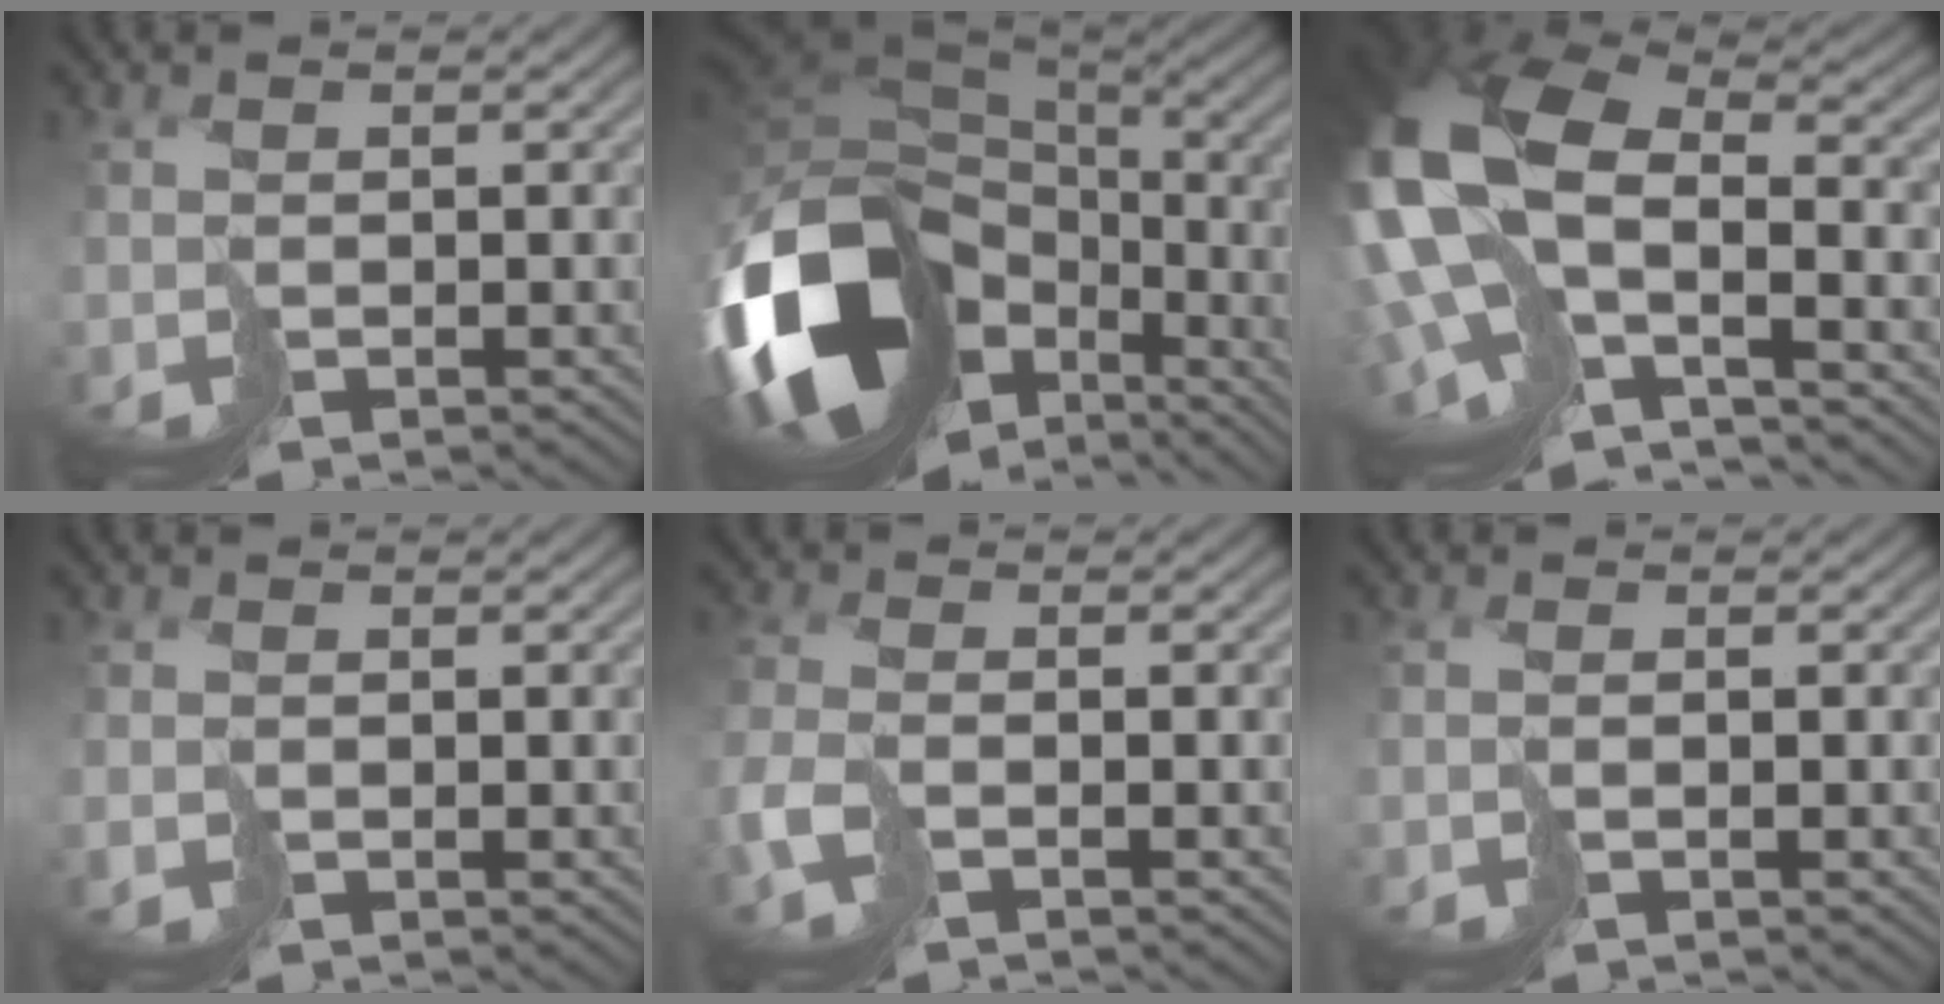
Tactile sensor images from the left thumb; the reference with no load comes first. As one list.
[{"total": 18.9, "force": [-6.4, 12.9, 12.3], "torque": [-0.301, -0.047, -0.084]}, {"total": 17.6, "force": [-1.8, 9.8, 14.5], "torque": [-0.329, -0.041, 0.009]}, {"total": 0.5, "force": [0.2, 0.3, 0.4], "torque": [-0.008, -0.005, 0.008]}, {"total": 4.4, "force": [-1.9, 2.0, 3.4], "torque": [-0.092, -0.016, -0.045]}, {"total": 1.3, "force": [-0.3, 0.3, 1.2], "torque": [-0.024, -0.002, -0.006]}]